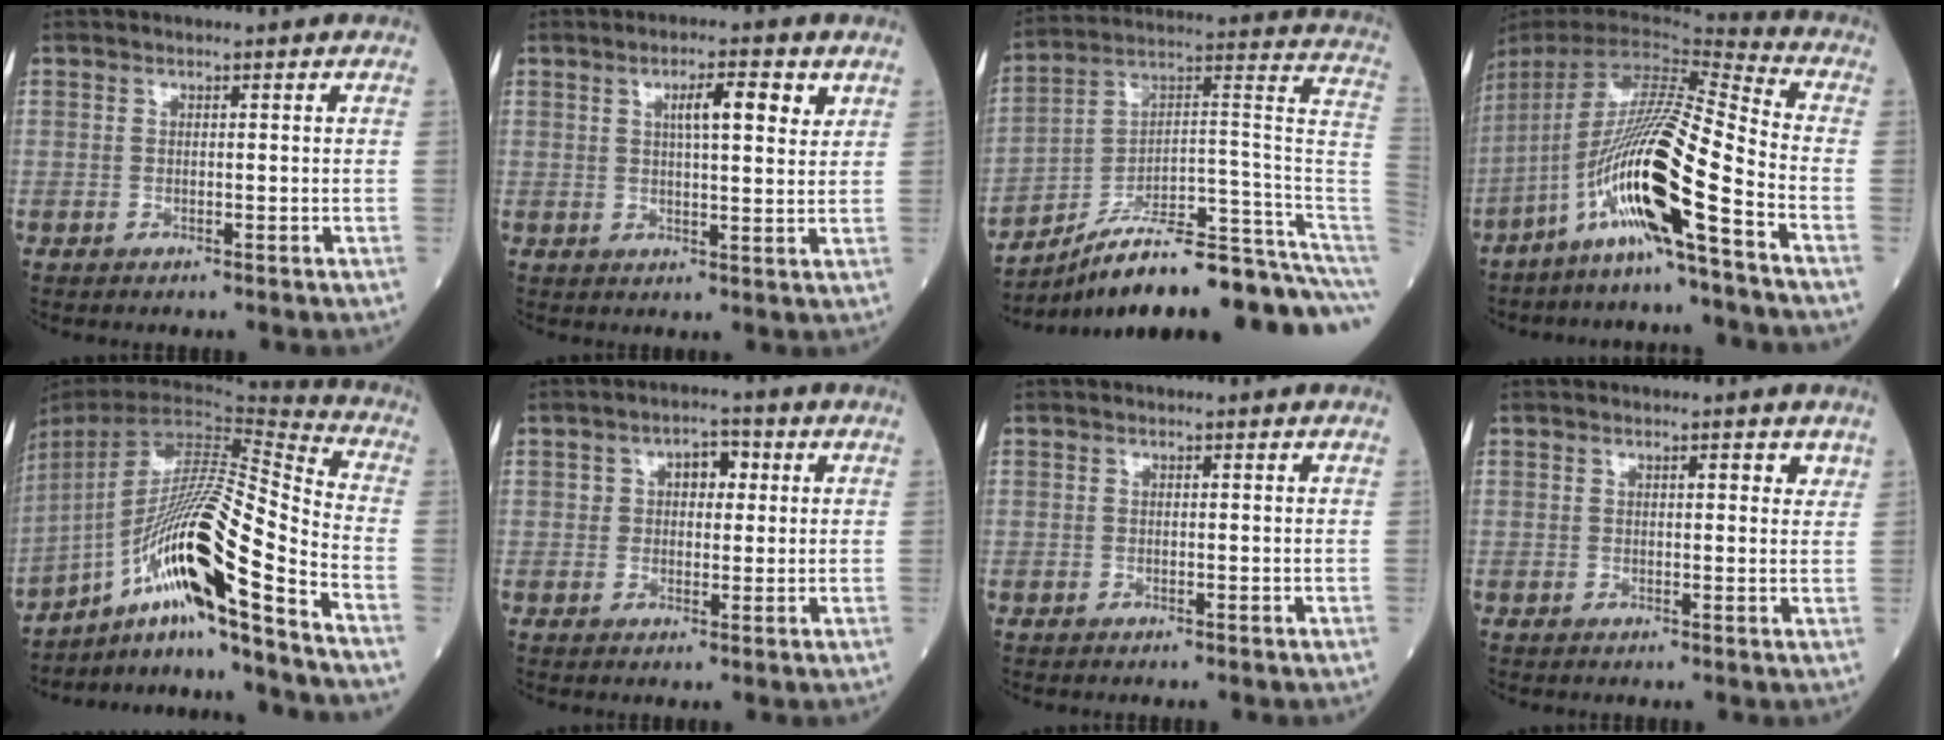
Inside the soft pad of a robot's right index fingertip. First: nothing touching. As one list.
[{"total": 5.8, "force": [2.7, 1.1, 5.0], "torque": [-0.080, 0.006, 0.041]}, {"total": 23.7, "force": [-19.1, 1.3, 14.0], "torque": [-0.116, 0.046, -0.292]}, {"total": 17.7, "force": [-8.6, -0.7, 15.4], "torque": [-0.309, -0.015, -0.170]}, {"total": 19.8, "force": [-12.0, -0.8, 15.7], "torque": [-0.302, -0.001, -0.224]}, {"total": 4.4, "force": [1.2, 2.8, 3.2], "torque": [-0.045, 0.017, 0.019]}, {"total": 0.0}, {"total": 2.1, "force": [1.3, 0.8, 1.5], "torque": [-0.014, -0.003, 0.014]}]